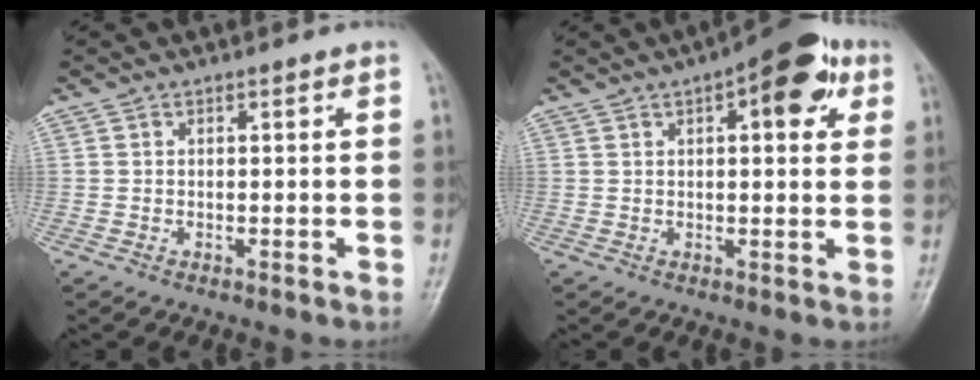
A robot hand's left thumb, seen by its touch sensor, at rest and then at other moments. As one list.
[{"total": 11.1, "force": [4.6, 4.5, 9.1], "torque": [-0.091, 0.005, 0.052]}]